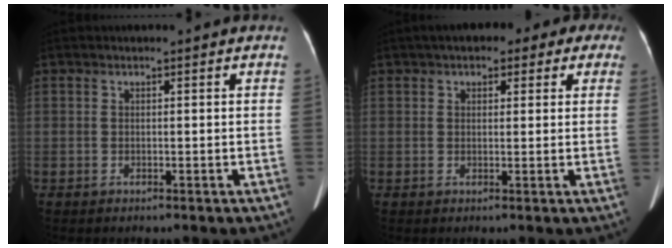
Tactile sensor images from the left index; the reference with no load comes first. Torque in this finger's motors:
{"motor_torque": [0.40, -1.18, 0.77, 0.11]}